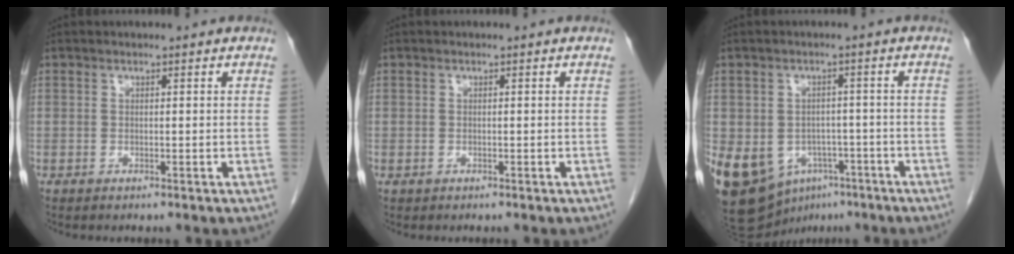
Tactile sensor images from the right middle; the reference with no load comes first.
{"total": 0.0}
{"total": 14.4, "force": [-7.0, 10.4, 7.2], "torque": [-0.164, 0.012, -0.095]}